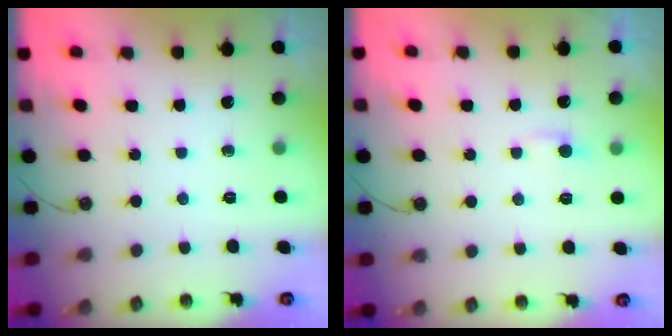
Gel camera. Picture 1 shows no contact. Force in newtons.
{"total": 1.8, "press": 1.7, "slide": 0.5}